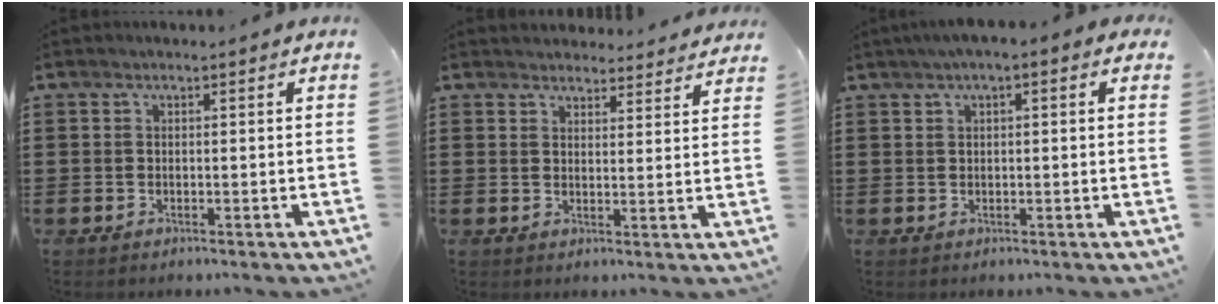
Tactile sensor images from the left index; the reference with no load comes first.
{"total": 3.4, "force": [3.4, 0.5, -0.1], "torque": [-0.001, -0.016, 0.062]}
{"total": 2.0, "force": [0.5, 0.4, 1.9], "torque": [-0.035, 0.005, 0.007]}